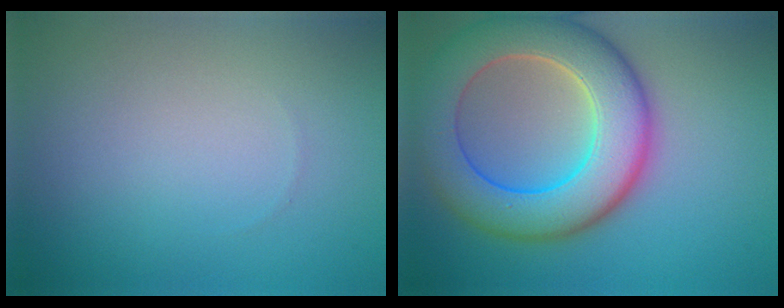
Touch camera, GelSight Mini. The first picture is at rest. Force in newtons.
{"total": 10.0, "press": 10.0, "slide": 0.6}